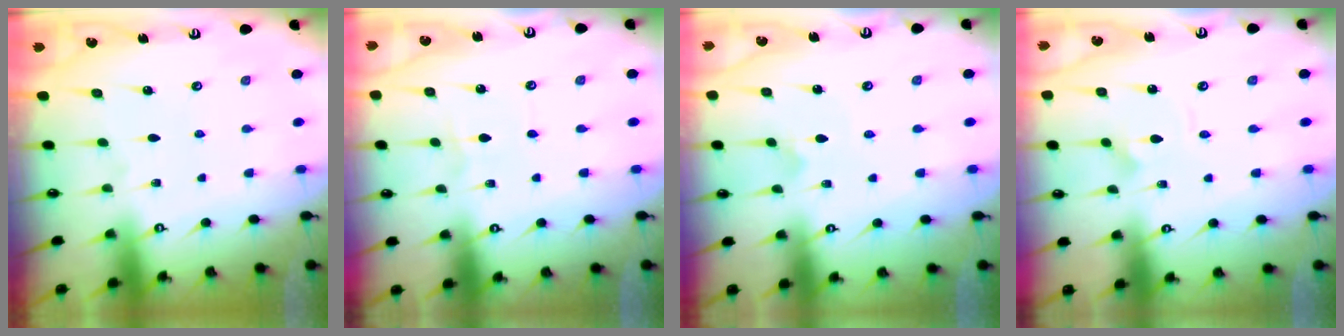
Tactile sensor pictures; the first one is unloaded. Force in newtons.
{"total": 1.5, "press": 1.4, "slide": 0.2}
{"total": 3.5, "press": 3.5, "slide": 0.2}
{"total": 2.1, "press": 2.1, "slide": 0.0}